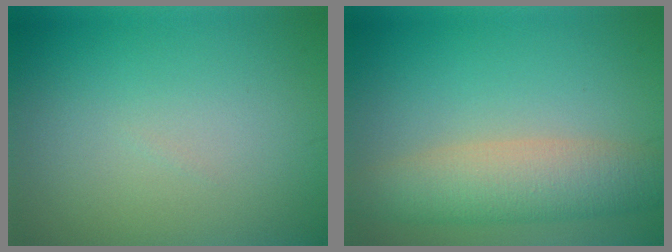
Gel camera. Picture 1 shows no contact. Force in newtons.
{"total": 5.6, "press": 5.5, "slide": 0.7}